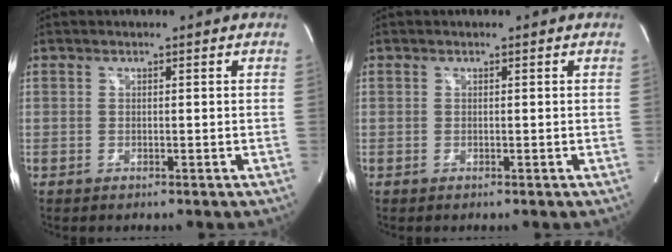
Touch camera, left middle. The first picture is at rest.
{"total": 0.0}